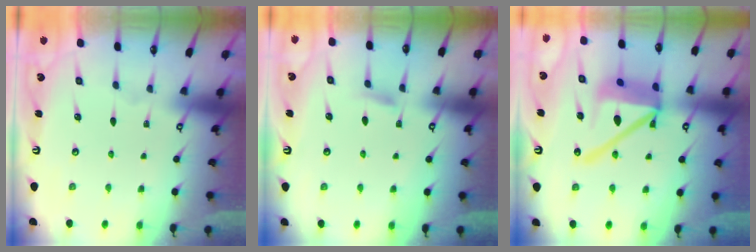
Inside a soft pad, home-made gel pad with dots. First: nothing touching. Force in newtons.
{"total": 4.5, "press": 4.4, "slide": 0.6}
{"total": 16.6, "press": 16.5, "slide": 1.8}